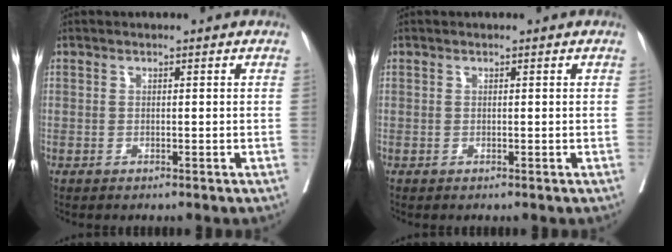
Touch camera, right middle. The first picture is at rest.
{"total": 0.0}